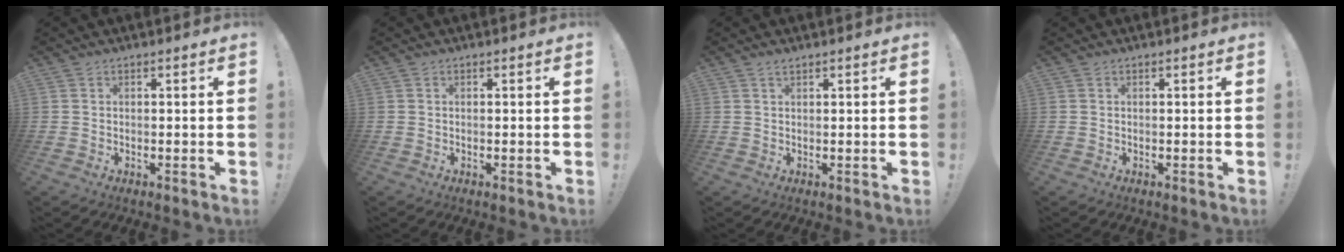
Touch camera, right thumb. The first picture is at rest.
{"total": 0.0}
{"total": 1.0, "force": [0.8, 0.2, 0.6], "torque": [-0.018, 0.002, 0.016]}
{"total": 0.0}